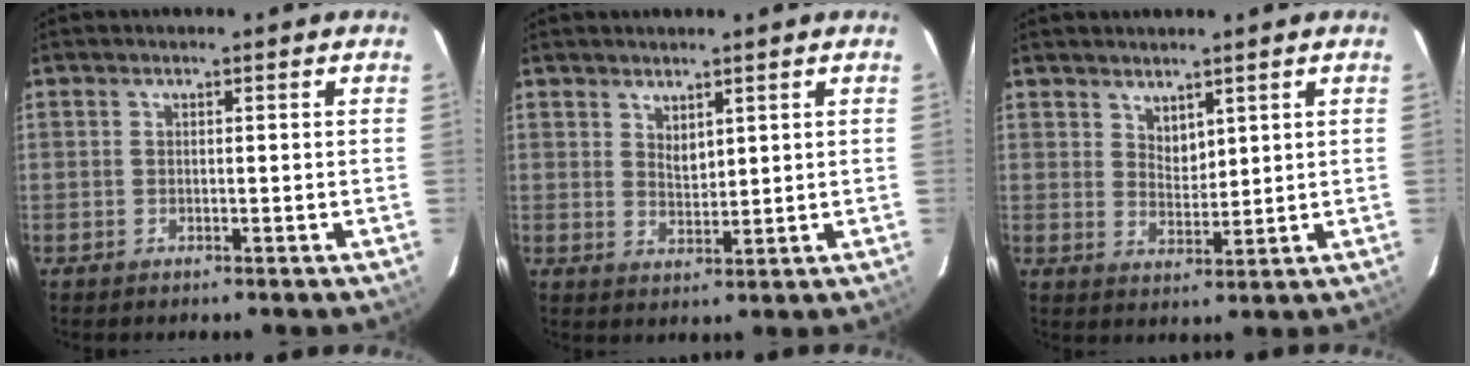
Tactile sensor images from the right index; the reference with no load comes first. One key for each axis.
{"total": 2.8, "fx": 2.1, "fy": 1.2, "fz": 1.4, "tx": -0.021, "ty": -0.004, "tz": 0.039}
{"total": 3.5, "fx": 2.8, "fy": 1.7, "fz": 1.3, "tx": -0.016, "ty": 0.000, "tz": 0.052}